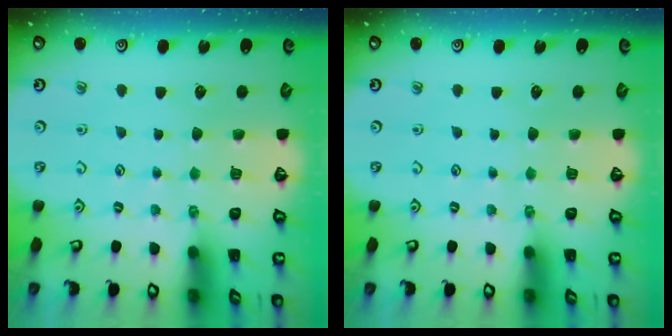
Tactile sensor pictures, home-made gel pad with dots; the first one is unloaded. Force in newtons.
{"total": 0.0}